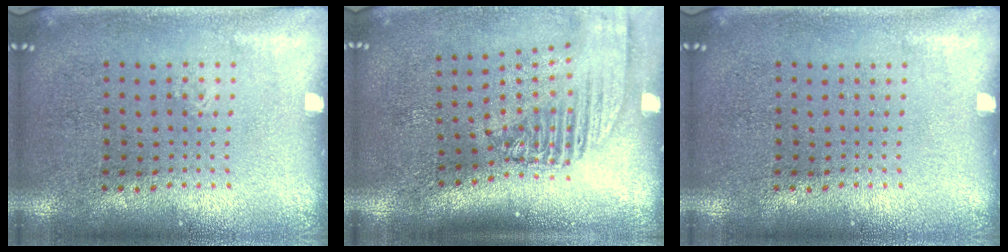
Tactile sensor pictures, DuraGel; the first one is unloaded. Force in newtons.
{"total": 2.3, "press": 1.7, "slide": 1.5}
{"total": 0.0}